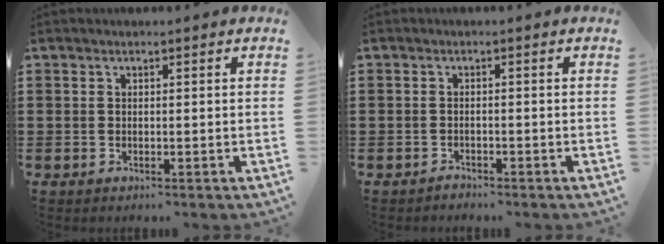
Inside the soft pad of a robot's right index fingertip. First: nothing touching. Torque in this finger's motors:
{"motor_torque": [0.47, 1.67, -0.28, -0.21]}